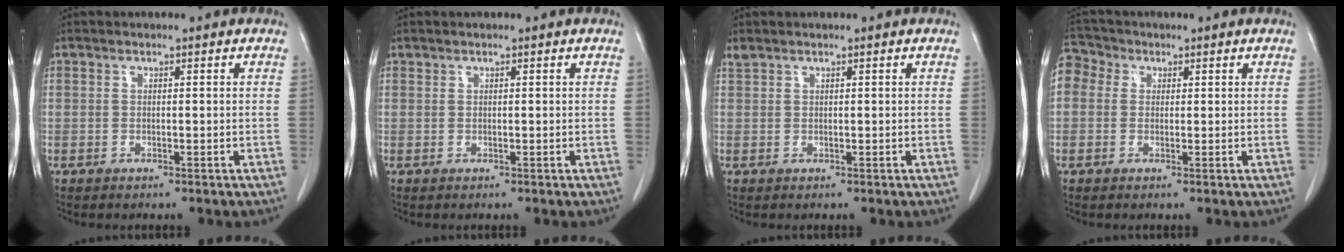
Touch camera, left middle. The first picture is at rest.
{"total": 0.0}
{"total": 0.7, "force": [0.7, 0.1, 0.1], "torque": [-0.010, 0.007, 0.019]}
{"total": 6.5, "force": [2.1, 5.6, 2.7], "torque": [-0.069, 0.032, 0.036]}